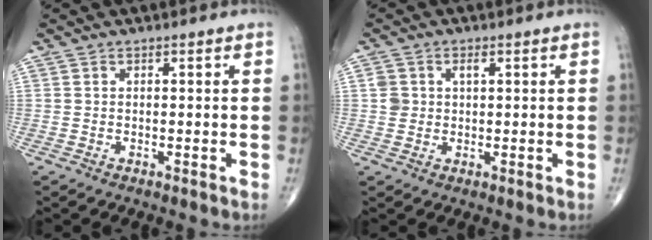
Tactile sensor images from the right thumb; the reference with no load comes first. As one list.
[{"total": 3.0, "force": [0.8, 2.3, 1.7], "torque": [-0.020, 0.000, 0.018]}]